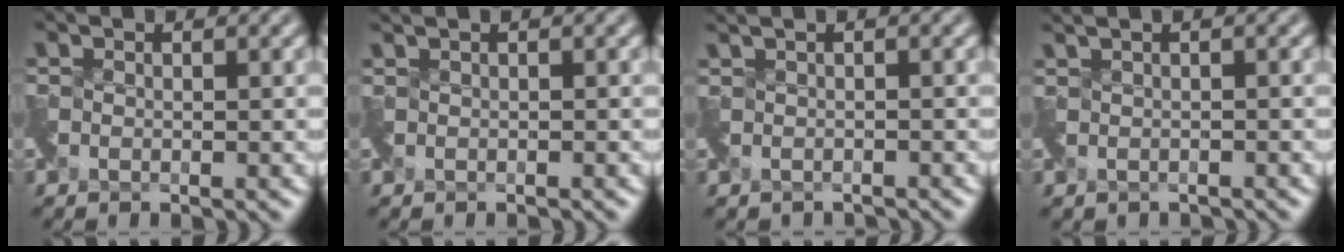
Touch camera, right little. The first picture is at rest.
{"total": 0.8, "force": [0.0, 0.2, 0.8], "torque": [-0.014, -0.007, -0.004]}
{"total": 1.8, "force": [-0.7, 1.0, 1.4], "torque": [-0.027, -0.017, -0.014]}
{"total": 1.8, "force": [-0.3, 1.0, 1.5], "torque": [-0.031, -0.013, -0.004]}